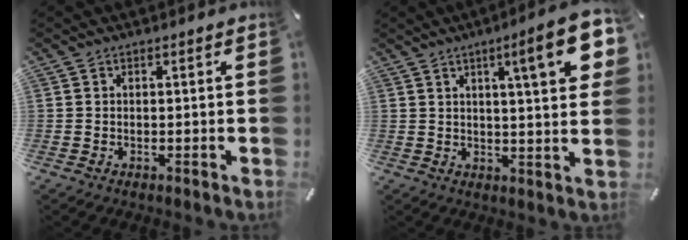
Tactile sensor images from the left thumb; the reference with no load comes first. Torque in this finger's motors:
{"motor_torque": [0.86, -0.06, 0.54, 0.35, 0.10]}